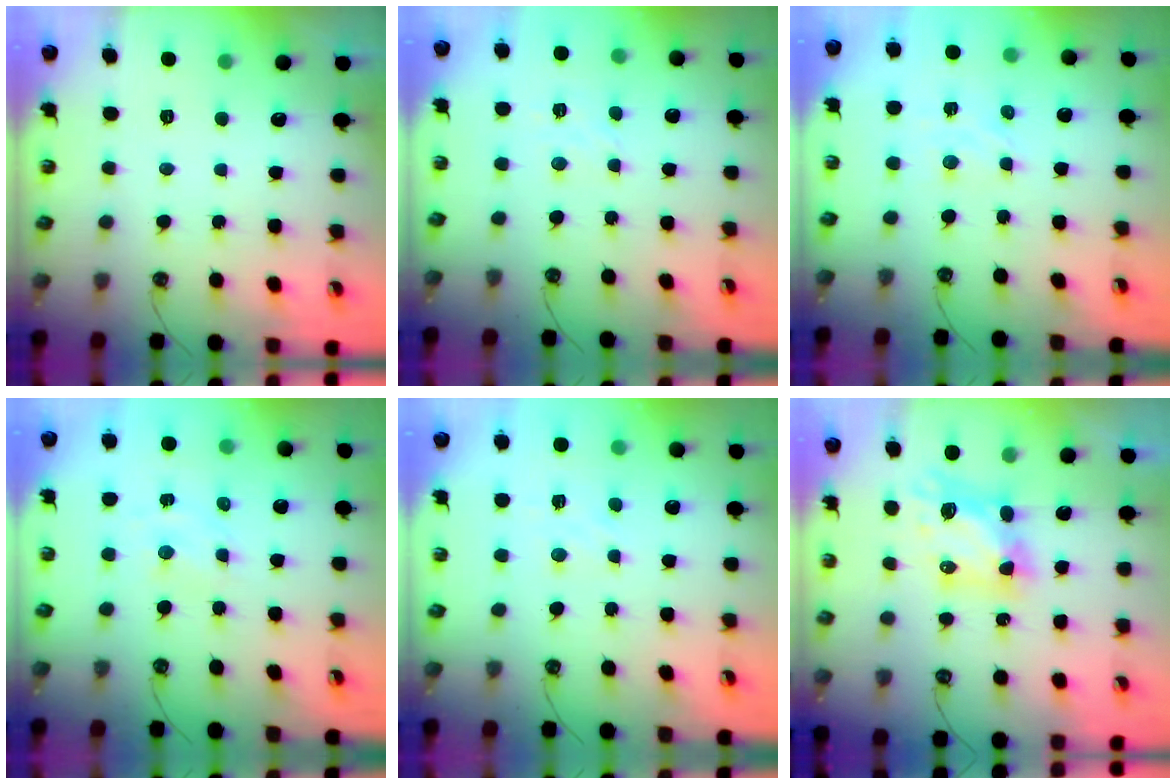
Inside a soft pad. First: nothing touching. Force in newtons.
{"total": 2.8, "press": 2.7, "slide": 0.5}
{"total": 3.3, "press": 3.3, "slide": 0.3}
{"total": 1.6, "press": 1.6, "slide": 0.2}
{"total": 2.8, "press": 2.8, "slide": 0.4}
{"total": 7.8, "press": 7.8, "slide": 0.6}